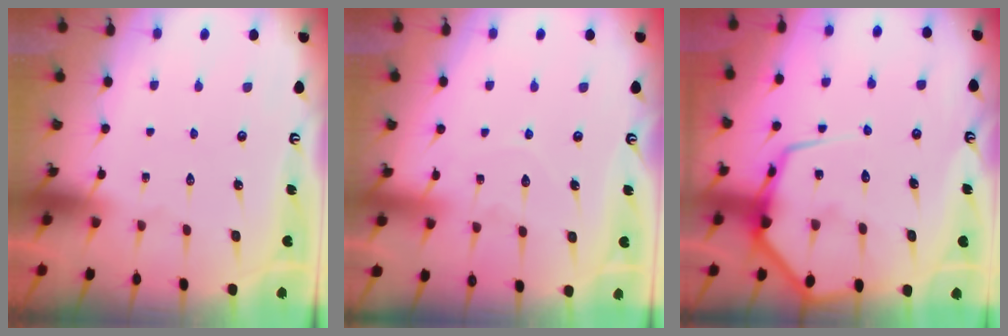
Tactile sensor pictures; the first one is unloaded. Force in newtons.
{"total": 6.5, "press": 6.5, "slide": 0.6}
{"total": 12.7, "press": 12.7, "slide": 1.3}